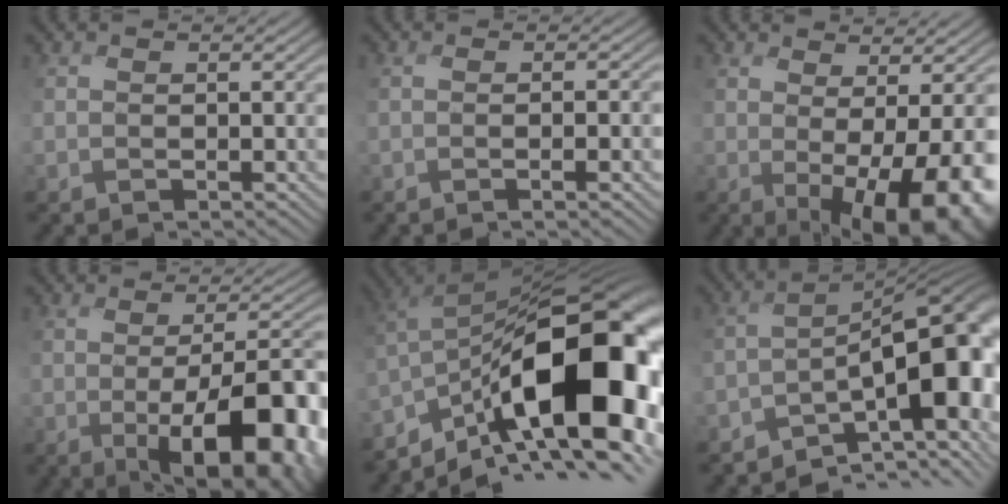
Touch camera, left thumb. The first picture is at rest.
{"total": 2.1, "force": [-0.4, -0.1, 2.0], "torque": [-0.035, 0.006, -0.003]}
{"total": 8.4, "force": [-0.3, 2.4, 8.1], "torque": [-0.117, -0.008, 0.012]}
{"total": 12.5, "force": [-3.6, 4.4, 11.1], "torque": [-0.160, -0.018, -0.046]}
{"total": 18.7, "force": [-5.6, 8.4, 15.8], "torque": [-0.237, 0.006, -0.091]}
{"total": 13.2, "force": [-4.8, 4.7, 11.4], "torque": [-0.146, 0.002, -0.083]}